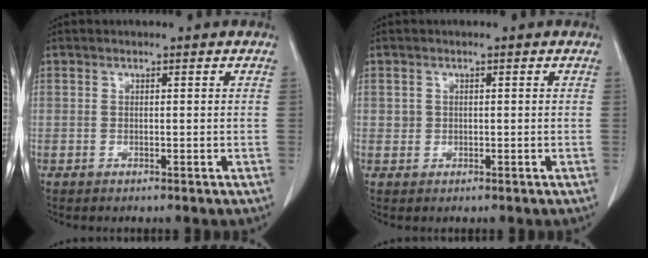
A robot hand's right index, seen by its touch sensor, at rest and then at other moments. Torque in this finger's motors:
{"motor_torque": [-0.14, 0.11, 0.01, 0.00]}